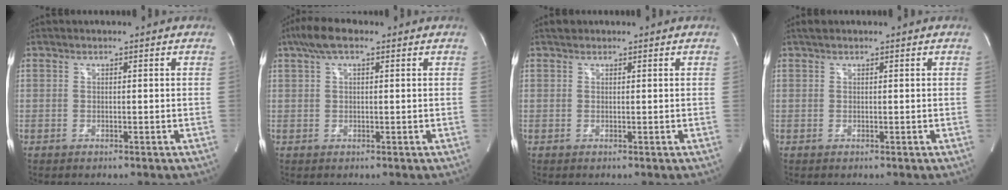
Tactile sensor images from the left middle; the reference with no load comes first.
{"total": 4.8, "force": [2.9, 1.5, 3.5], "torque": [-0.077, 0.027, 0.051]}
{"total": 1.0, "force": [0.9, 0.5, 0.1], "torque": [-0.007, 0.010, 0.014]}
{"total": 1.1, "force": [0.9, 0.3, 0.6], "torque": [-0.017, 0.015, 0.017]}